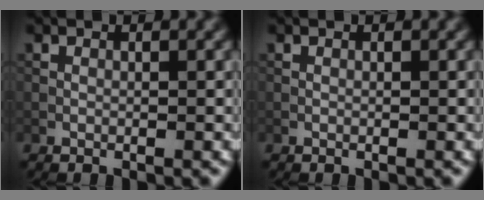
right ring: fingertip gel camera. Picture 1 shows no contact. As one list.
[{"total": 0.0}]